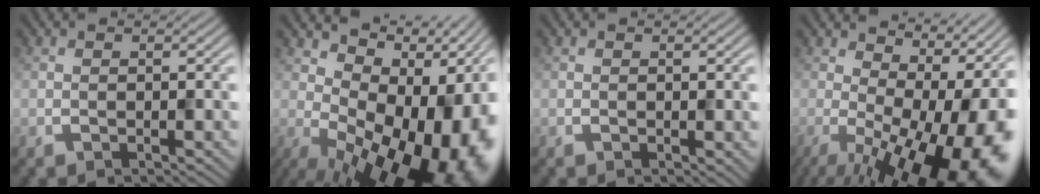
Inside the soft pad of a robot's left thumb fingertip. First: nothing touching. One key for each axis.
{"total": 18.1, "fx": -0.2, "fy": 9.6, "fz": 15.3, "tx": -0.151, "ty": -0.001, "tz": 0.024}
{"total": 1.1, "fx": 0.0, "fy": 0.5, "fz": 1.0, "tx": -0.014, "ty": -0.001, "tz": 0.005}
{"total": 17.6, "fx": -1.7, "fy": 7.6, "fz": 15.8, "tx": -0.176, "ty": -0.003, "tz": -0.002}